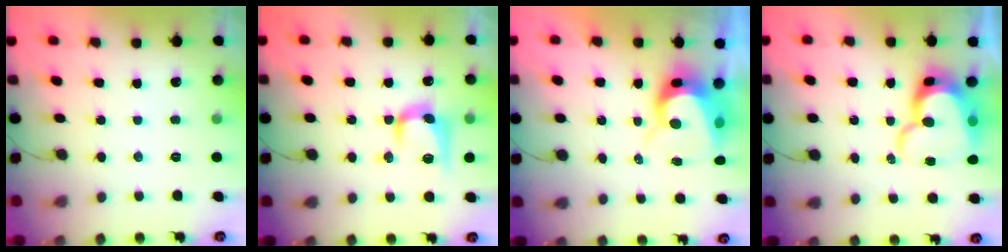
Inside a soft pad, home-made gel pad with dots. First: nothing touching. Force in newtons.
{"total": 11.9, "press": 11.9, "slide": 0.8}
{"total": 9.5, "press": 9.5, "slide": 0.7}
{"total": 16.6, "press": 16.6, "slide": 1.2}